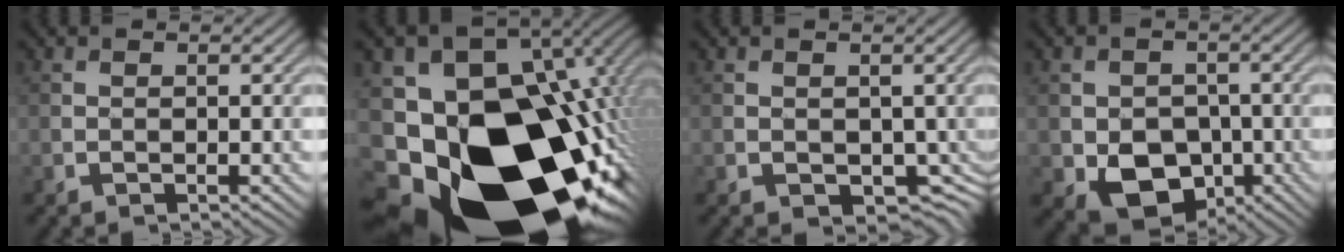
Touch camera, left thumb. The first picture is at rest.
{"total": 21.9, "force": [-9.1, 14.6, 13.6], "torque": [-0.252, -0.040, -0.114]}
{"total": 2.9, "force": [-0.1, 2.4, 1.7], "torque": [-0.040, -0.017, 0.001]}
{"total": 6.7, "force": [-2.5, 5.2, 3.4], "torque": [-0.068, -0.017, -0.048]}